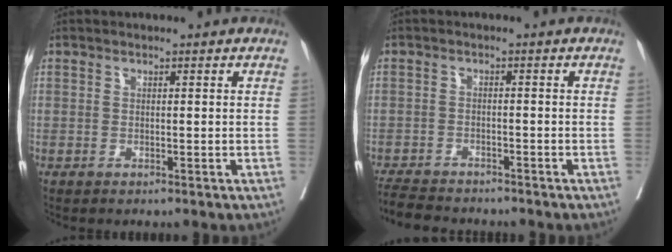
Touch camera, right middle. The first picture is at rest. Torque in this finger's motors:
{"motor_torque": [0.11, -0.13, 0.01, 0.01]}